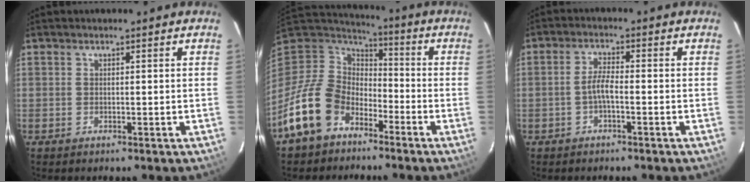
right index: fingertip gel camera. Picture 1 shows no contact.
{"total": 15.3, "force": [-9.3, 10.5, 6.1], "torque": [-0.155, 0.012, -0.166]}
{"total": 2.9, "force": [-1.3, 0.4, 2.5], "torque": [-0.055, 0.007, -0.028]}